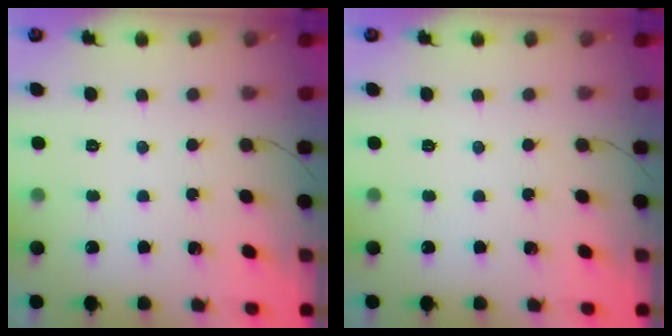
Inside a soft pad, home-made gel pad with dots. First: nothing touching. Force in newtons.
{"total": 0.0}